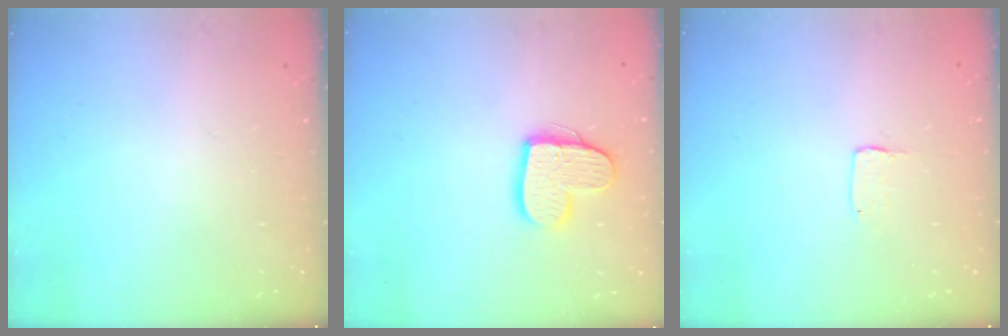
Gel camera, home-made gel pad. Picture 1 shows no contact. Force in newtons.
{"total": 11.5, "press": 11.5, "slide": 0.6}
{"total": 1.0, "press": 1.0, "slide": 0.1}